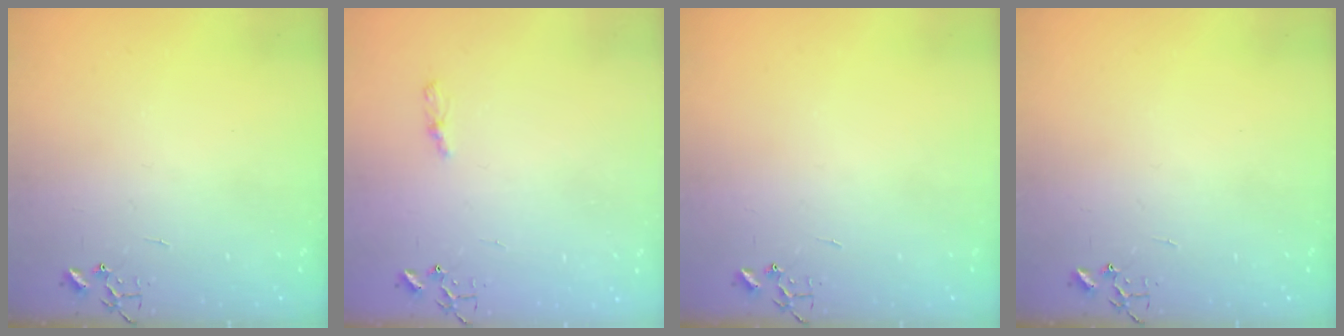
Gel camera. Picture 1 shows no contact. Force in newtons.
{"total": 4.2, "press": 4.1, "slide": 0.5}
{"total": 0.0}
{"total": 0.0}